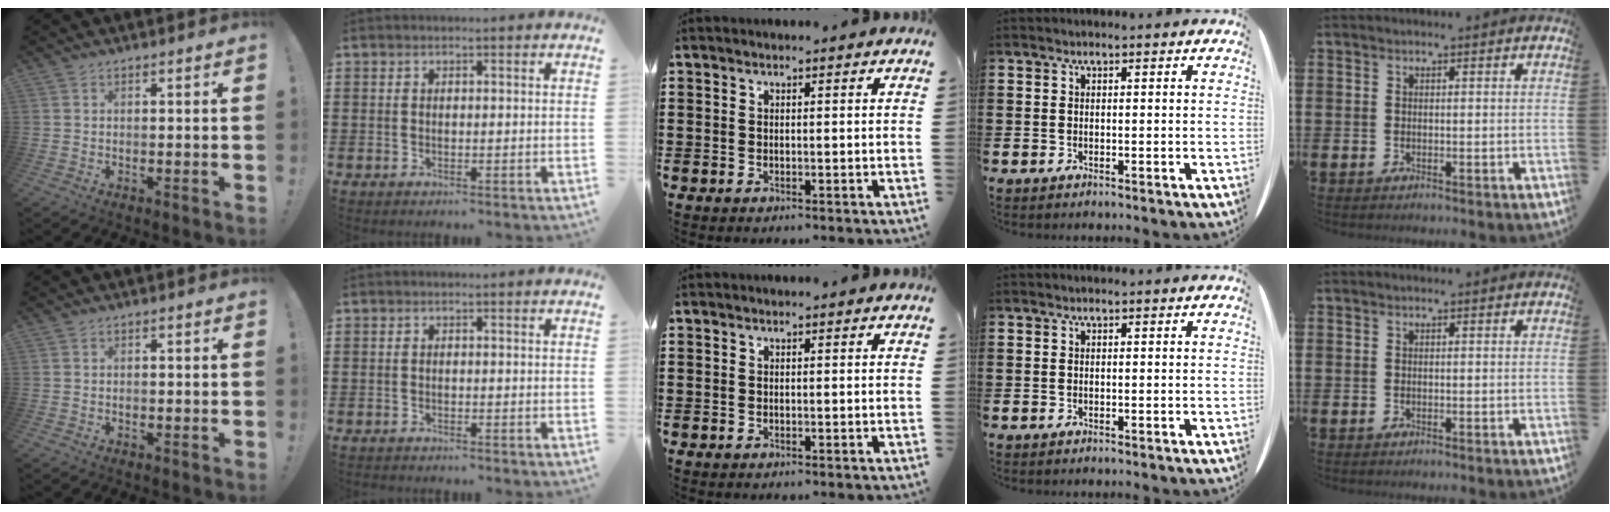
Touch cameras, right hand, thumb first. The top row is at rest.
{"thumb": {"total": 0.5, "force": [-0.3, 0.4, 0.2], "torque": [-0.003, 0.001, -0.006]}, "index": {"total": 0.5, "force": [-0.5, 0.0, 0.0], "torque": [-0.001, -0.002, -0.011]}}